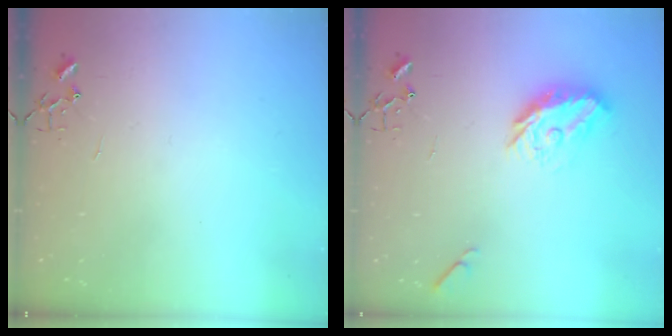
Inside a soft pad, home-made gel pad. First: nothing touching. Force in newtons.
{"total": 12.2, "press": 12.2, "slide": 0.7}